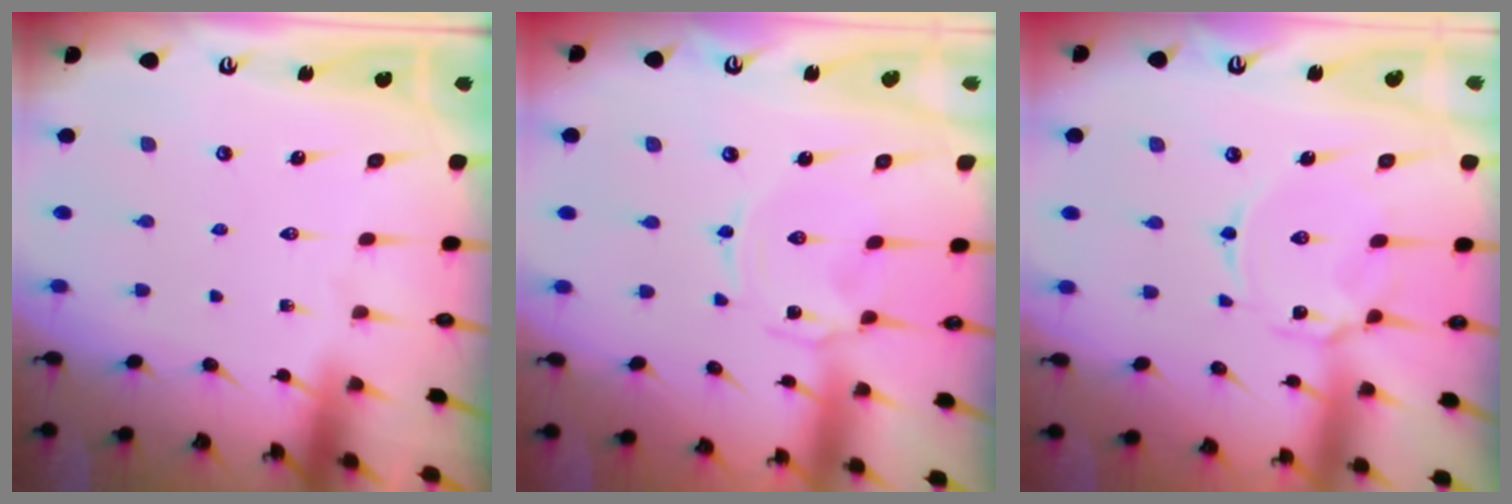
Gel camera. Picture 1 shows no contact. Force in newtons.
{"total": 1.4, "press": 1.3, "slide": 0.5}
{"total": 6.1, "press": 6.1, "slide": 0.4}